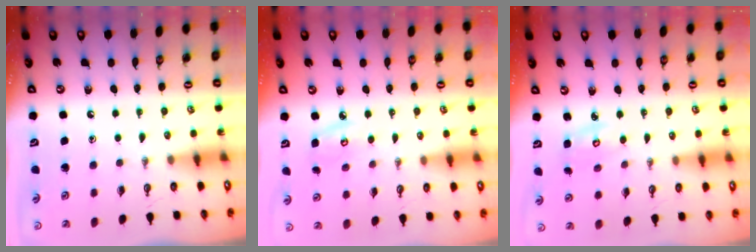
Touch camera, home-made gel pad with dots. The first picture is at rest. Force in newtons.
{"total": 6.4, "press": 6.4, "slide": 0.5}
{"total": 3.0, "press": 3.0, "slide": 0.1}